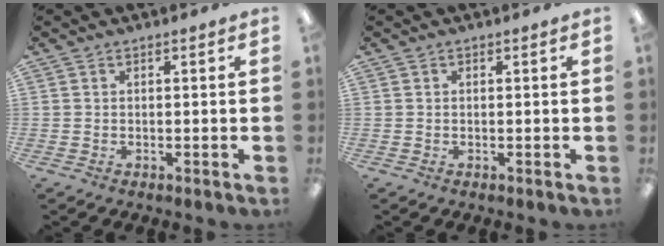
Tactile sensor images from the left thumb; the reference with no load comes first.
{"total": 0.0}